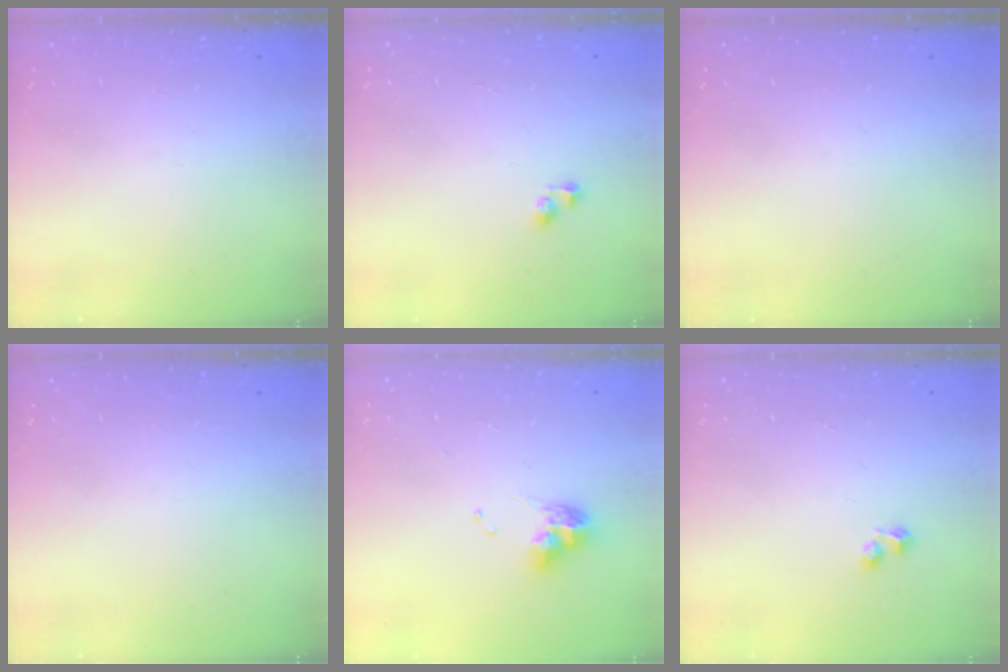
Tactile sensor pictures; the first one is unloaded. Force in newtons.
{"total": 2.5, "press": 2.5, "slide": 0.2}
{"total": 0.0}
{"total": 0.0}
{"total": 8.8, "press": 8.7, "slide": 1.1}
{"total": 1.7, "press": 1.6, "slide": 0.6}